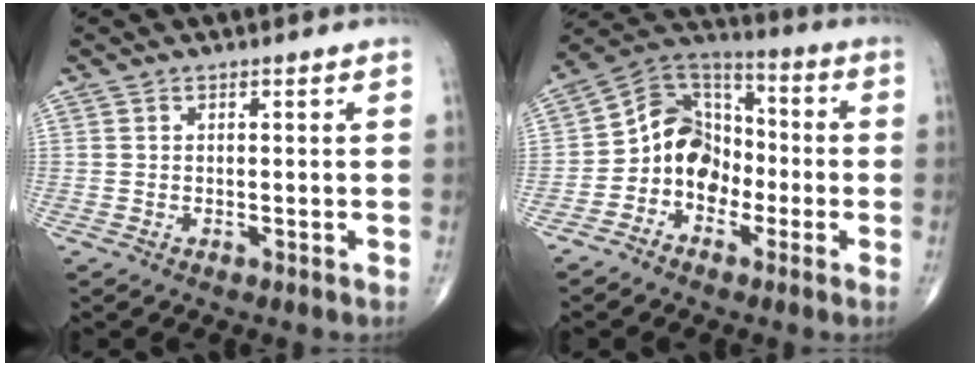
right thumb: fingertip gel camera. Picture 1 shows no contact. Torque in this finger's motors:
{"motor_torque": [2.61, 2.40, 0.47, -0.61, 0.05]}